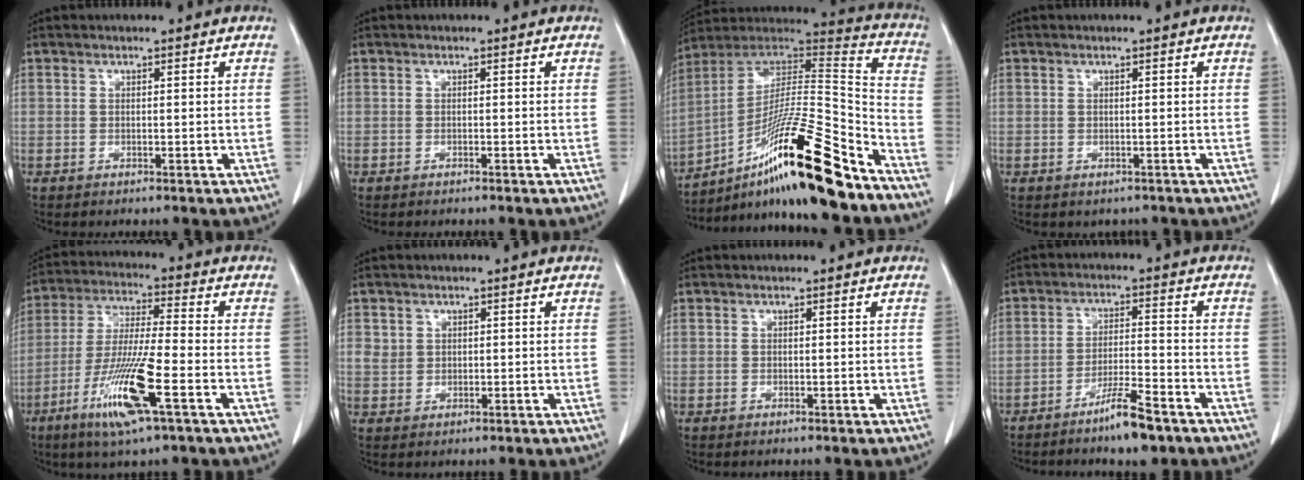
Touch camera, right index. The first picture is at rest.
{"total": 0.0}
{"total": 24.0, "force": [-15.2, 1.9, 18.5], "torque": [-0.293, -0.002, -0.259]}
{"total": 1.2, "force": [-0.6, 1.0, 0.1], "torque": [-0.004, 0.004, -0.002]}
{"total": 13.2, "force": [-5.8, 0.5, 11.8], "torque": [-0.239, -0.022, -0.108]}
{"total": 2.2, "force": [0.7, 2.0, 0.6], "torque": [-0.008, 0.007, 0.019]}
{"total": 0.0}
{"total": 7.0, "force": [-5.0, 0.6, 4.9], "torque": [-0.090, -0.009, -0.087]}